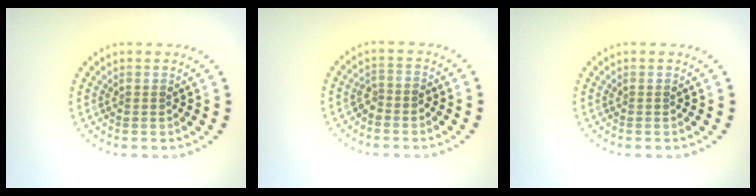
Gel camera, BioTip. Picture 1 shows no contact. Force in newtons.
{"total": 1.4, "press": 1.1, "slide": 0.8}
{"total": 0.0}